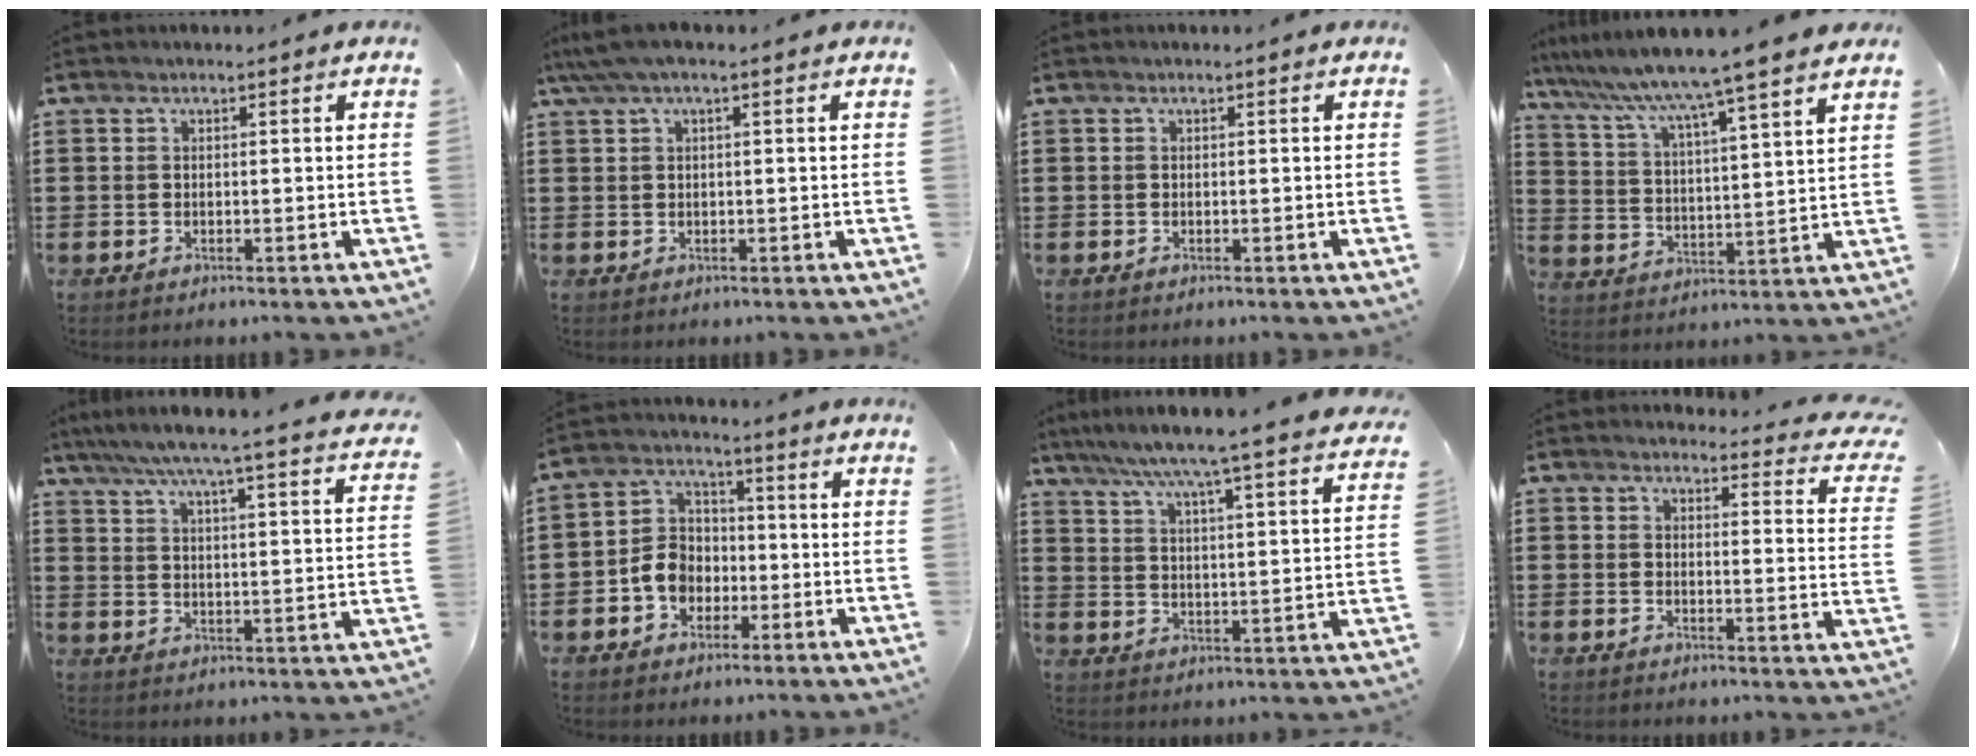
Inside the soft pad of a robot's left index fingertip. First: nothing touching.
{"total": 2.5, "force": [0.5, 0.4, 2.4], "torque": [-0.052, -0.003, 0.007]}
{"total": 0.0}
{"total": 7.1, "force": [6.2, -1.8, 3.0], "torque": [-0.085, -0.053, 0.094]}
{"total": 6.2, "force": [5.3, -0.7, 3.1], "torque": [-0.083, -0.042, 0.084]}
{"total": 6.6, "force": [-2.3, 5.4, 2.9], "torque": [-0.081, 0.013, -0.049]}
{"total": 6.1, "force": [5.3, -1.3, 2.7], "torque": [-0.075, -0.047, 0.081]}
{"total": 3.3, "force": [3.2, 0.4, 1.0], "torque": [-0.018, -0.021, 0.053]}